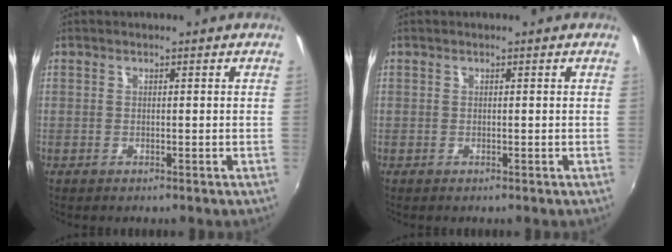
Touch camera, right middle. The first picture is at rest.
{"total": 0.0}